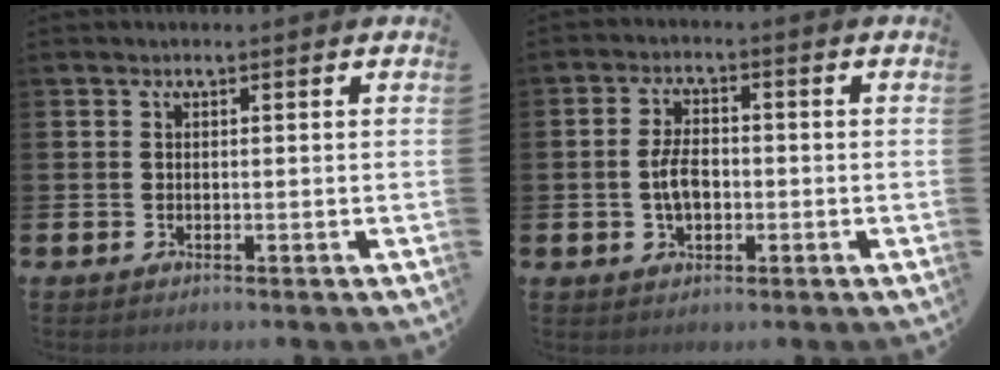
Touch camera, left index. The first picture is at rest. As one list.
[{"total": 4.2, "force": [-0.5, 2.5, 3.4], "torque": [-0.051, 0.003, -0.013]}]